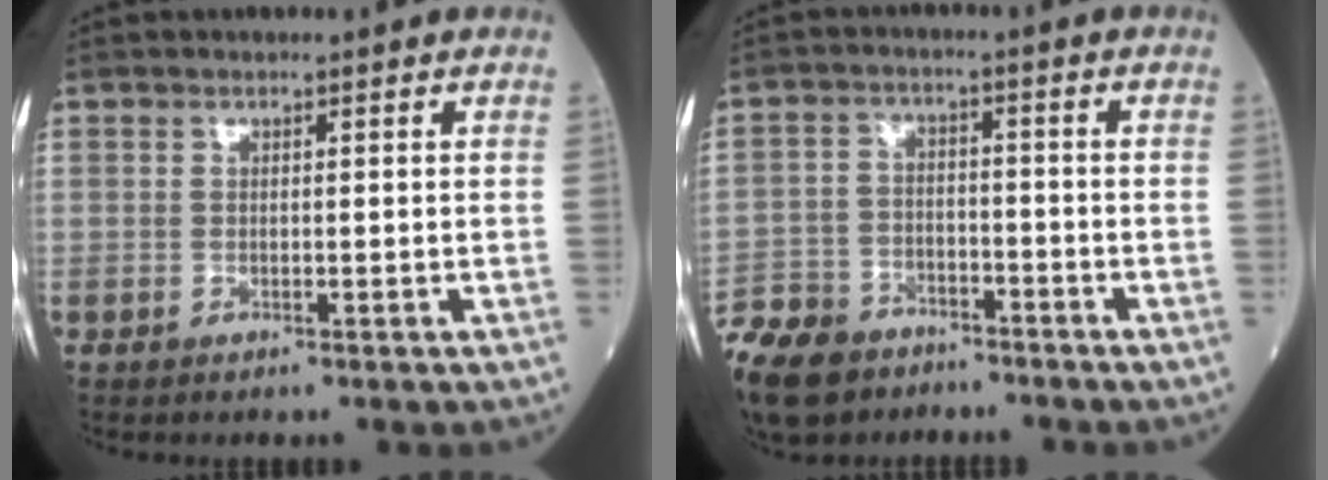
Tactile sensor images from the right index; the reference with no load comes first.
{"total": 10.6, "force": [-8.0, 5.6, 3.9], "torque": [-0.088, -0.010, -0.143]}